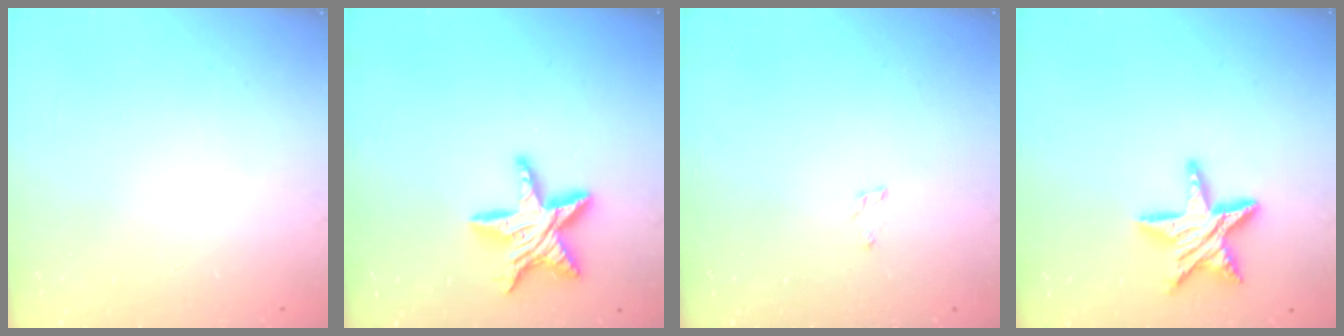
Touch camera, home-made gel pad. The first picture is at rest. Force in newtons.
{"total": 13.1, "press": 13.1, "slide": 0.9}
{"total": 1.5, "press": 1.5, "slide": 0.2}
{"total": 11.7, "press": 11.6, "slide": 0.6}